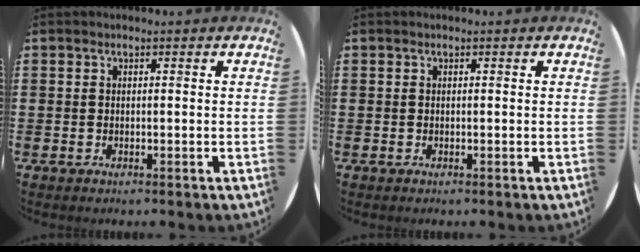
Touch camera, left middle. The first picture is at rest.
{"total": 0.0}